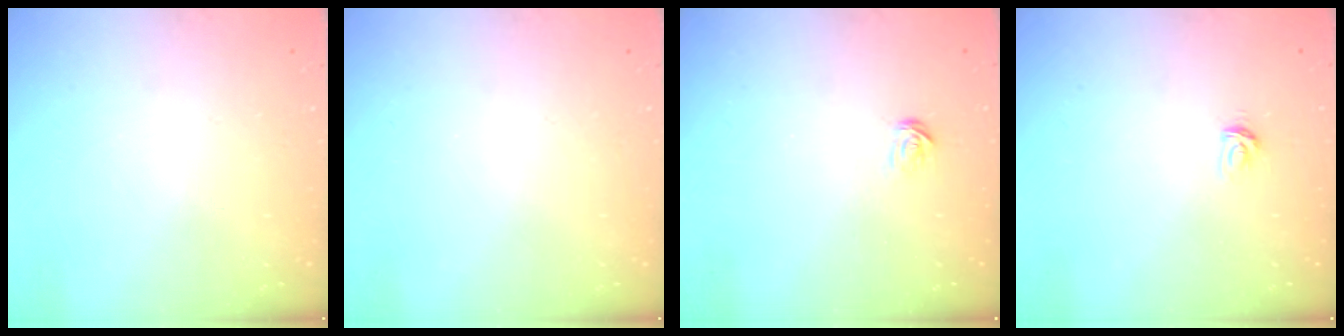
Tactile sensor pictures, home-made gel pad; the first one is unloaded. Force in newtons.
{"total": 0.0}
{"total": 2.3, "press": 2.3, "slide": 0.2}
{"total": 2.7, "press": 2.7, "slide": 0.4}